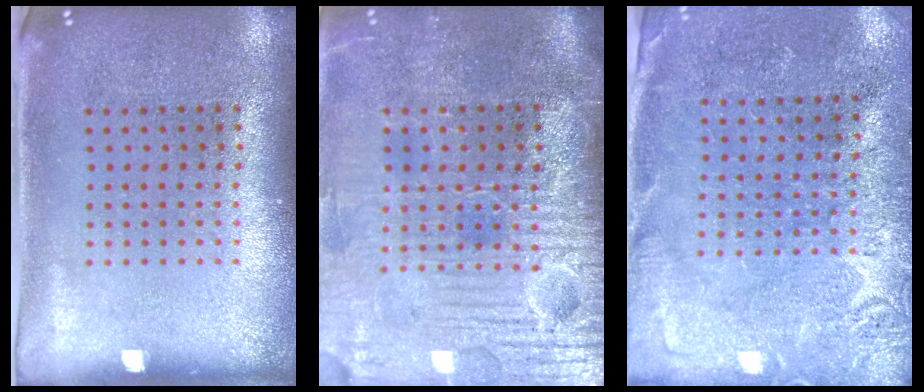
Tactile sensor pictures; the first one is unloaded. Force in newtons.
{"total": 4.4, "press": 4.0, "slide": 2.0}
{"total": 2.7, "press": 2.7, "slide": 0.7}